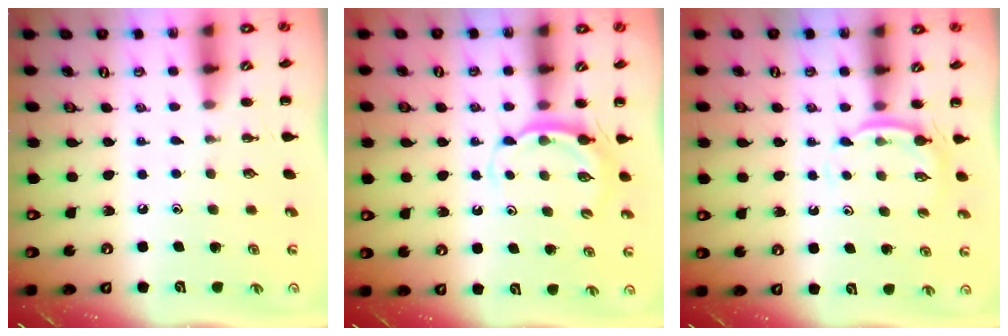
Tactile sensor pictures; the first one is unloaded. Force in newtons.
{"total": 5.6, "press": 5.6, "slide": 0.2}
{"total": 5.6, "press": 5.4, "slide": 1.4}